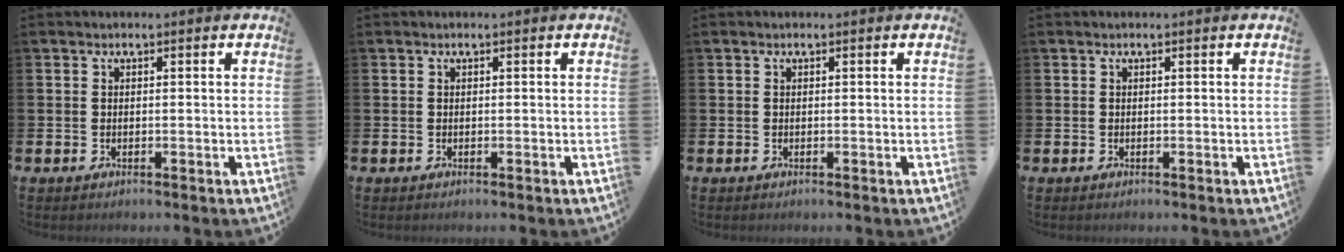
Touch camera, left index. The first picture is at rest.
{"total": 0.0}
{"total": 0.0}
{"total": 0.0}